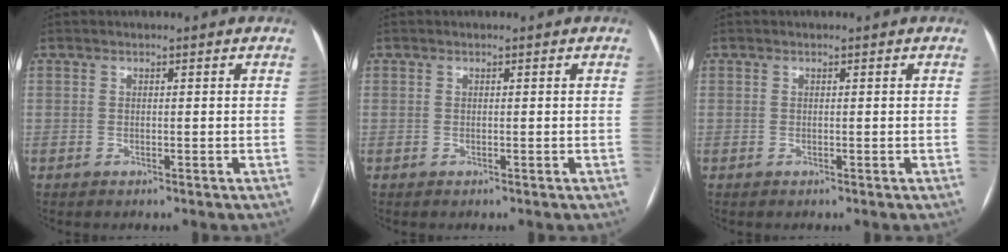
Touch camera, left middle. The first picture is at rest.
{"total": 0.0}
{"total": 0.0}